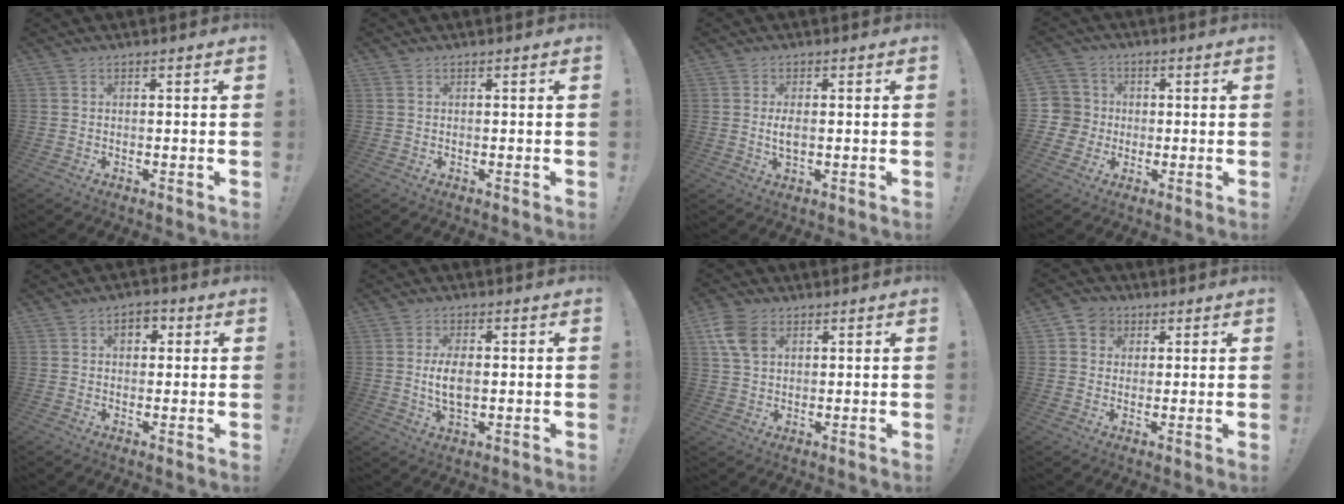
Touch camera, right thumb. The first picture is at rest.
{"total": 0.0}
{"total": 2.8, "force": [-0.3, 1.3, 2.5], "torque": [-0.045, -0.002, -0.008]}
{"total": 7.0, "force": [-0.3, 6.9, 1.2], "torque": [-0.025, 0.004, -0.003]}
{"total": 4.4, "force": [0.9, 3.2, 2.9], "torque": [-0.029, 0.004, 0.011]}
{"total": 6.6, "force": [0.0, 3.3, 5.7], "torque": [-0.100, -0.008, -0.006]}
{"total": 8.3, "force": [3.3, 5.5, 5.2], "torque": [-0.102, -0.002, 0.064]}
{"total": 5.2, "force": [1.5, 4.7, 1.6], "torque": [-0.026, 0.002, 0.030]}